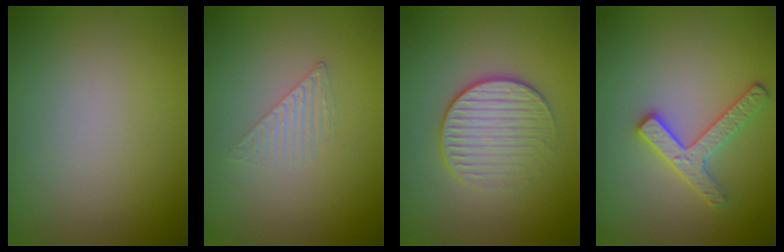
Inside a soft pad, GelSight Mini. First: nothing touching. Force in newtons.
{"total": 1.4, "press": 0.3, "slide": 1.4}
{"total": 3.2, "press": 2.9, "slide": 1.5}
{"total": 2.6, "press": 2.5, "slide": 0.4}